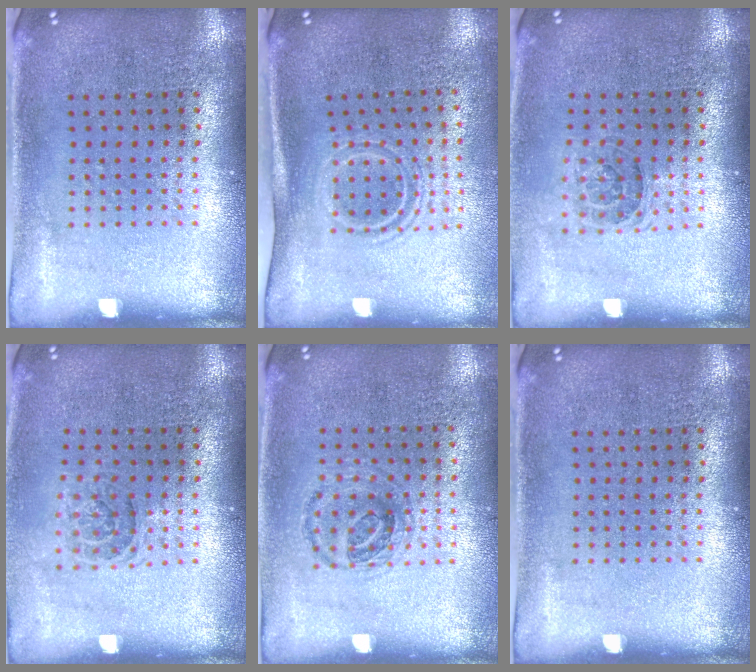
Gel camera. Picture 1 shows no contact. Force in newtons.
{"total": 1.7, "press": 1.1, "slide": 1.2}
{"total": 1.3, "press": 1.0, "slide": 0.7}
{"total": 1.2, "press": 1.0, "slide": 0.6}
{"total": 0.9, "press": 0.9, "slide": 0.3}
{"total": 0.0}